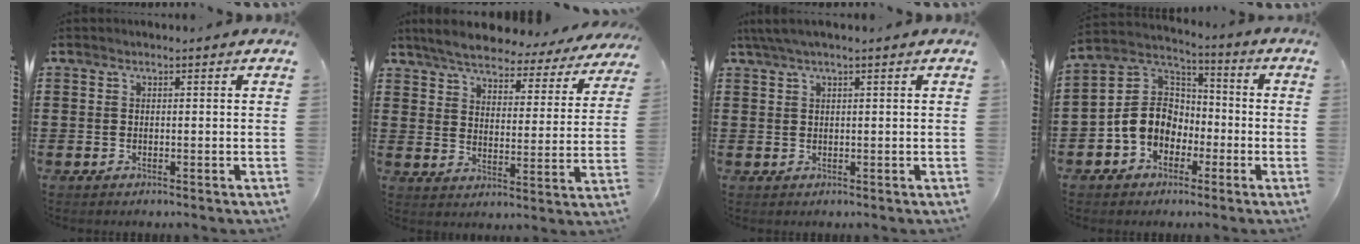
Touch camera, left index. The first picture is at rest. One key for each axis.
{"total": 5.6, "fx": 5.4, "fy": 0.7, "fz": 1.4, "tx": -0.055, "ty": -0.033, "tz": 0.091}
{"total": 1.8, "fx": 0.9, "fy": 0.1, "fz": 1.5, "tx": -0.029, "ty": 0.001, "tz": 0.017}
{"total": 8.5, "fx": -2.7, "fy": 7.2, "fz": 3.6, "tx": -0.112, "ty": 0.018, "tz": -0.060}